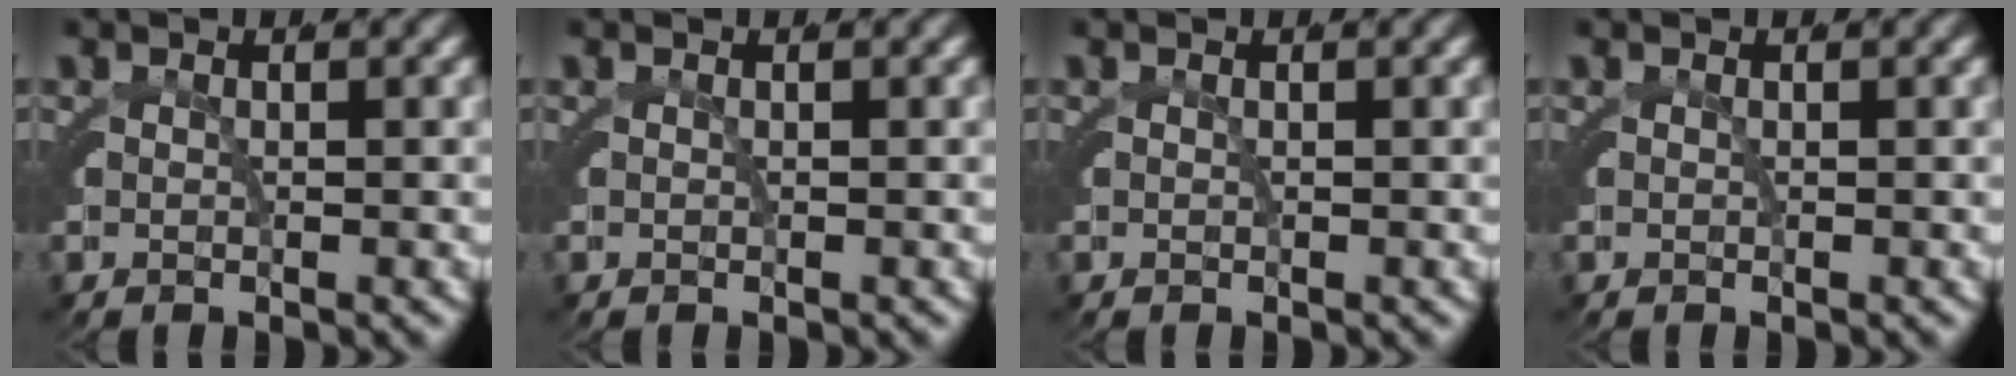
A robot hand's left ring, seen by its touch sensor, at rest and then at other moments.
{"total": 0.0}
{"total": 0.0}
{"total": 0.0}